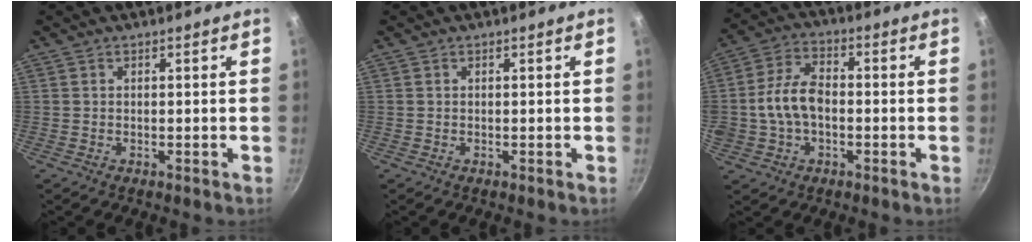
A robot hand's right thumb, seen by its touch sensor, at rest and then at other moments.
{"total": 0.0}
{"total": 9.9, "force": [-1.0, 6.6, 7.4], "torque": [-0.133, 0.030, -0.025]}